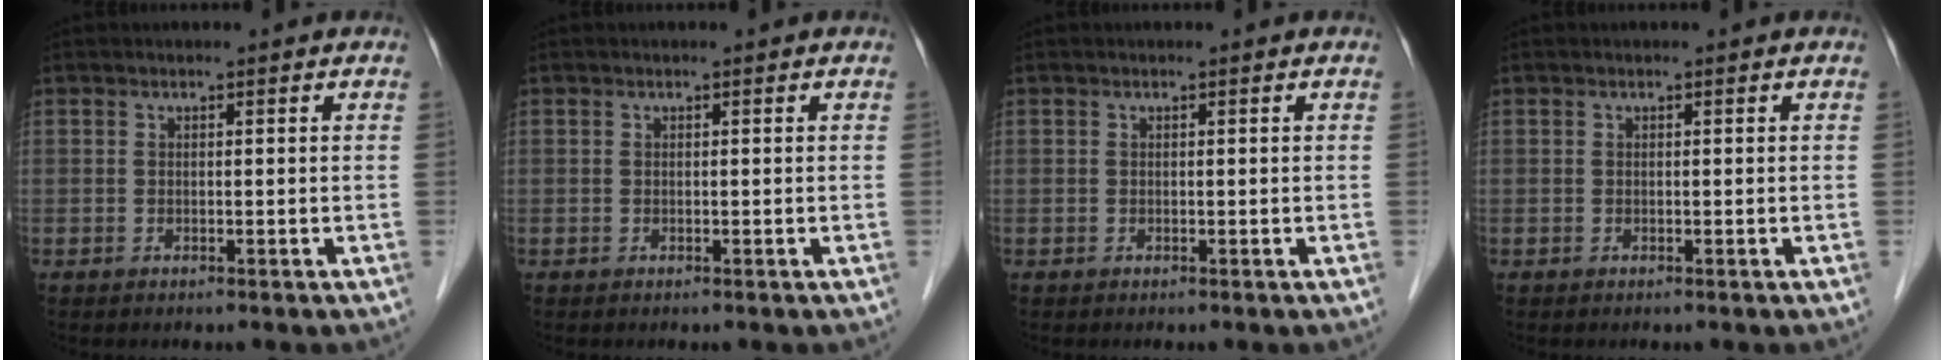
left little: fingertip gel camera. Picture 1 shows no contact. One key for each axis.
{"total": 0.0}
{"total": 0.0}
{"total": 0.0}